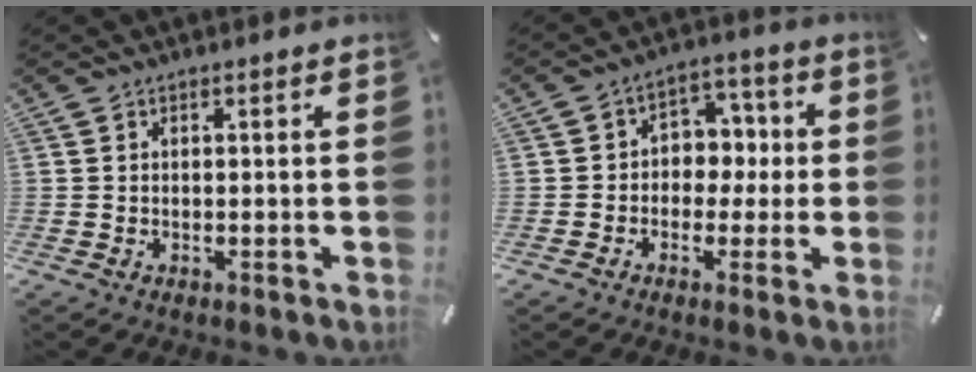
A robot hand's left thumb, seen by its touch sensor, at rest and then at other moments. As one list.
[{"total": 6.4, "force": [-1.1, 5.8, 2.5], "torque": [-0.035, 0.010, -0.025]}]